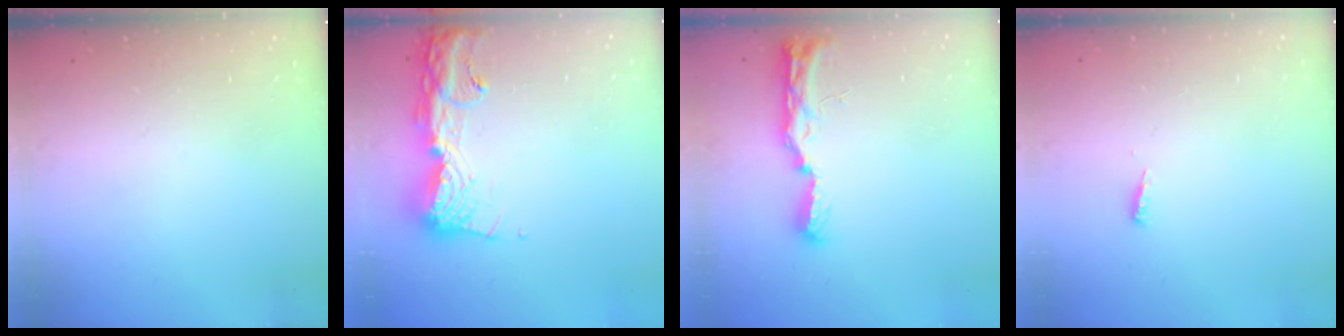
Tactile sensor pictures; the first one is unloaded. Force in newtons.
{"total": 15.5, "press": 15.4, "slide": 1.5}
{"total": 11.3, "press": 10.0, "slide": 5.1}
{"total": 3.5, "press": 3.4, "slide": 0.3}